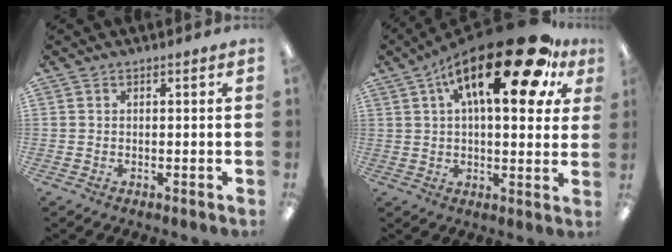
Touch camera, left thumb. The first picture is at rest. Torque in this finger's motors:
{"motor_torque": [0.00, 1.20, 2.08, -0.70, 0.51]}